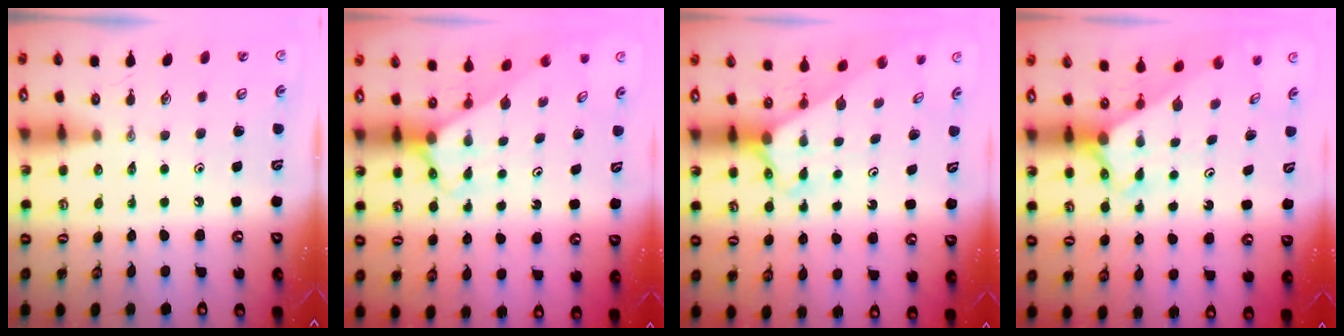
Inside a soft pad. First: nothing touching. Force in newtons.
{"total": 2.4, "press": 2.4, "slide": 0.1}
{"total": 2.4, "press": 2.4, "slide": 0.2}
{"total": 2.6, "press": 2.6, "slide": 0.2}